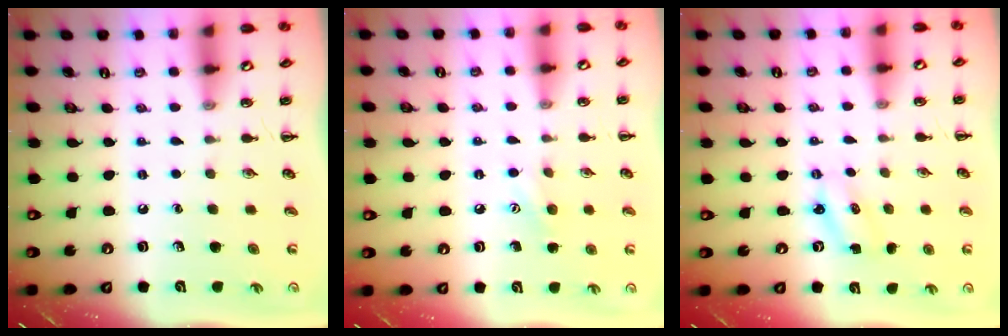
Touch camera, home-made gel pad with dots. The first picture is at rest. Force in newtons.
{"total": 6.8, "press": 6.6, "slide": 1.7}
{"total": 2.0, "press": 1.9, "slide": 0.6}